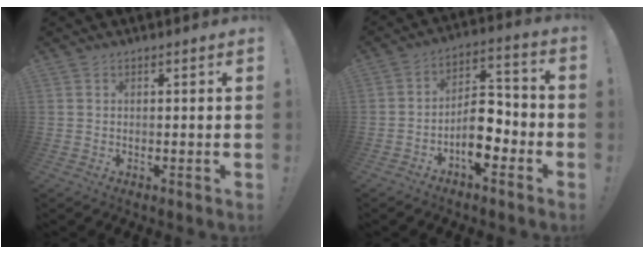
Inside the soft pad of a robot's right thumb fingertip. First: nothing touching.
{"total": 11.0, "force": [-4.8, 5.9, 7.9], "torque": [-0.128, 0.025, -0.083]}